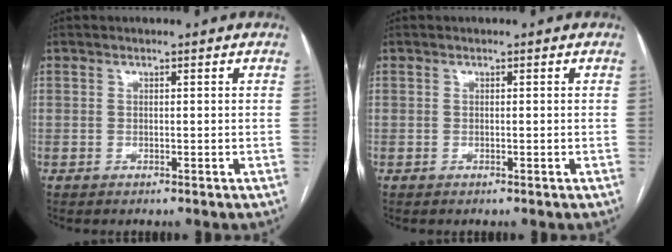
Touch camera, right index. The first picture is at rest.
{"total": 0.0}